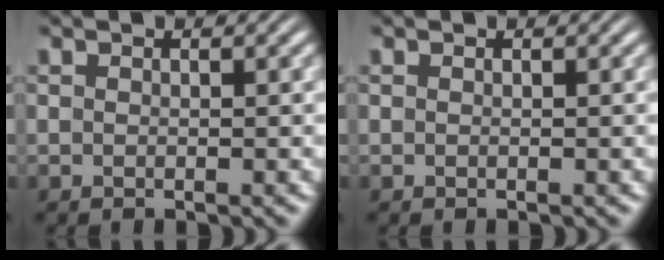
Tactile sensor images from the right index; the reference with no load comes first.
{"total": 0.0}